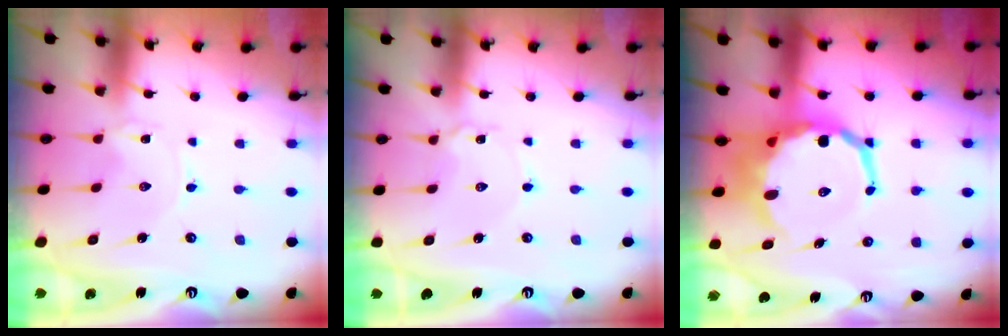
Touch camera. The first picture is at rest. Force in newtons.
{"total": 2.8, "press": 2.8, "slide": 0.3}
{"total": 11.9, "press": 11.7, "slide": 2.4}